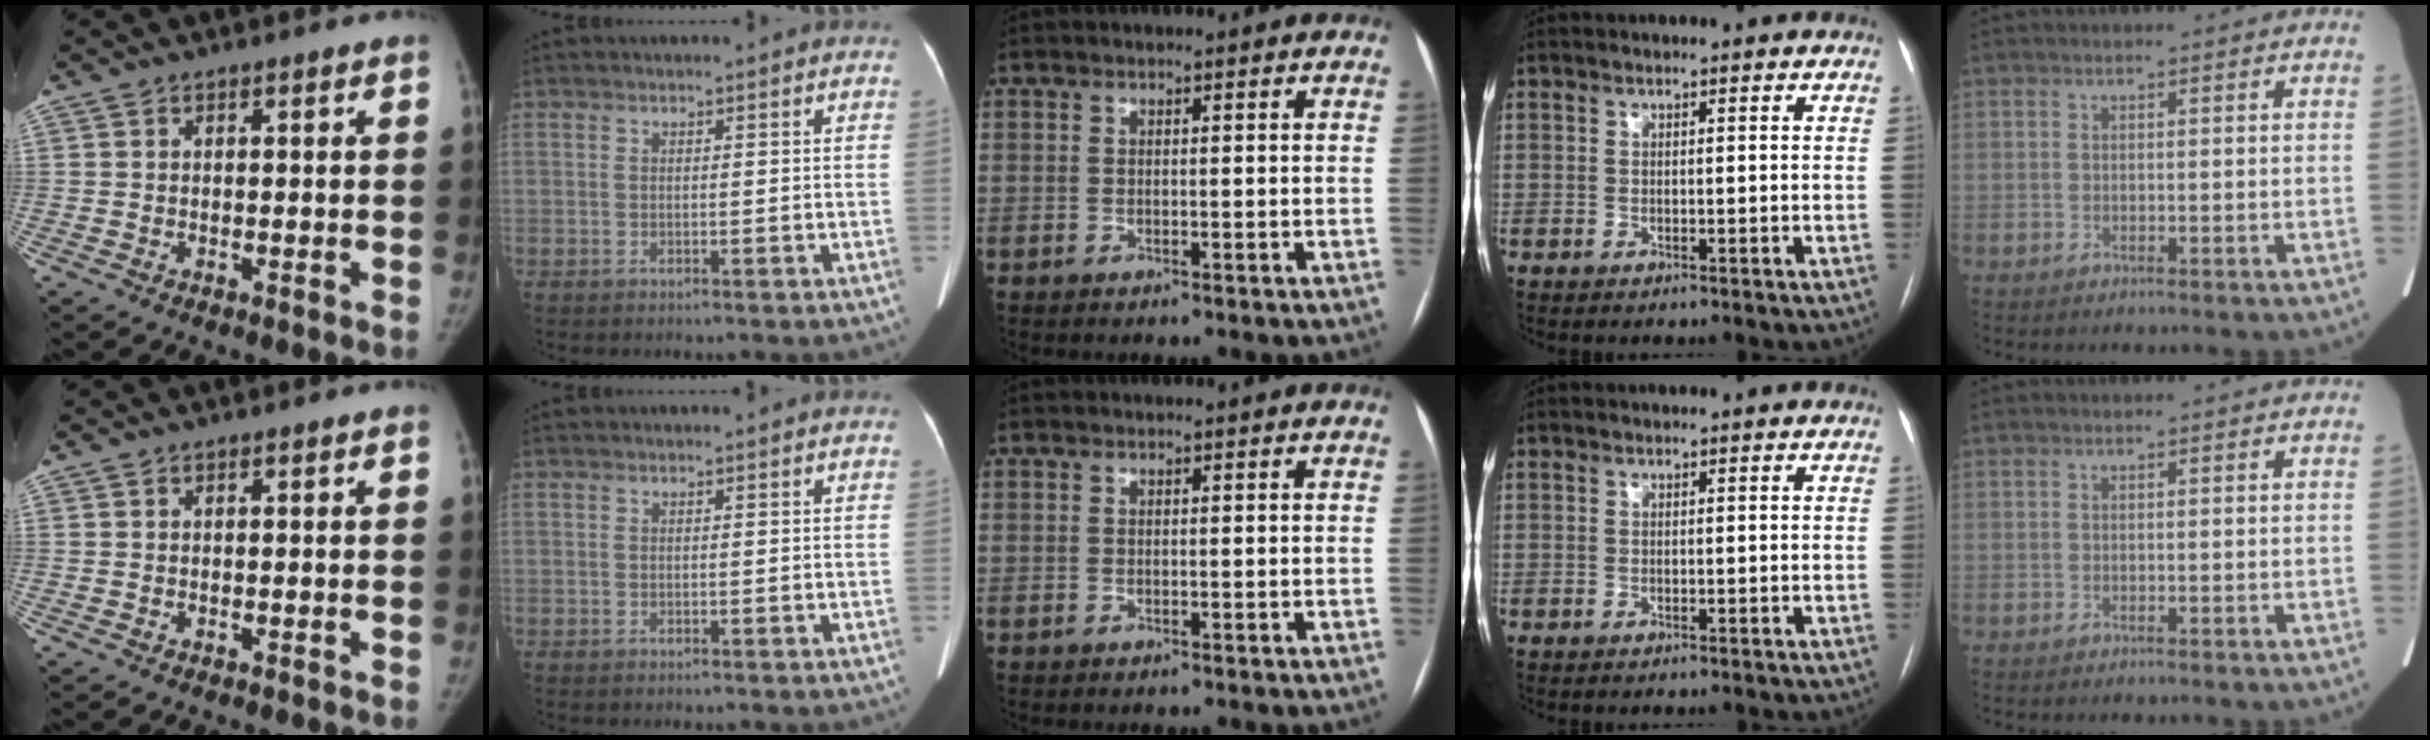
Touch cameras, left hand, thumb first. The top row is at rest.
{}